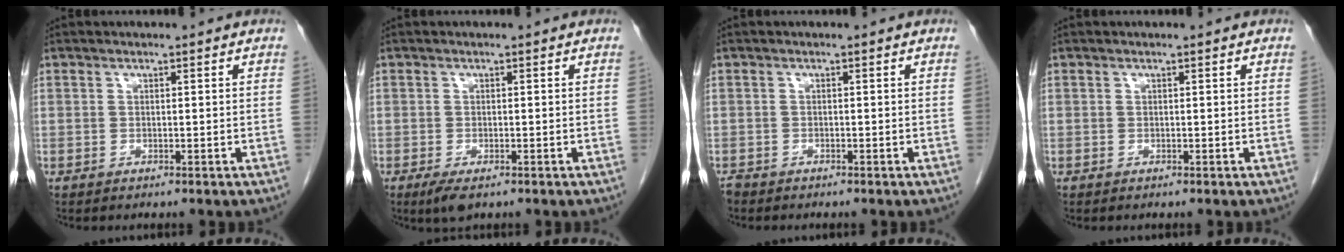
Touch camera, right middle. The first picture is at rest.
{"total": 2.8, "force": [-1.6, 1.1, 2.0], "torque": [-0.043, -0.006, -0.023]}
{"total": 1.1, "force": [-1.0, 0.3, 0.1], "torque": [-0.008, -0.003, -0.020]}
{"total": 0.0}